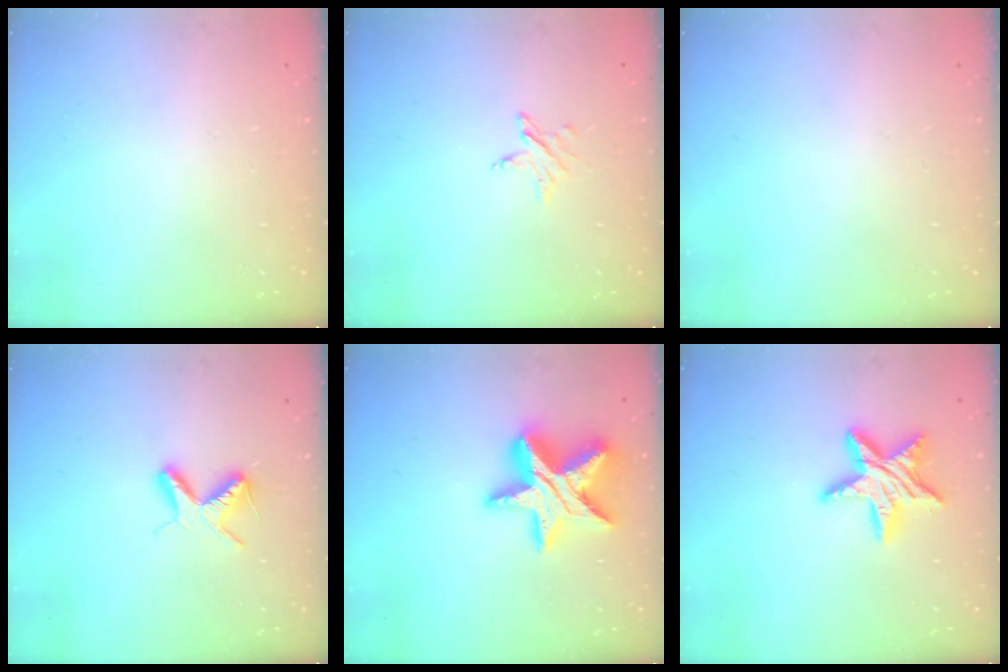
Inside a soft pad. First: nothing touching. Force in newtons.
{"total": 3.4, "press": 3.4, "slide": 0.4}
{"total": 0.0}
{"total": 6.6, "press": 6.6, "slide": 0.7}
{"total": 18.9, "press": 18.8, "slide": 1.3}
{"total": 13.6, "press": 13.6, "slide": 0.8}